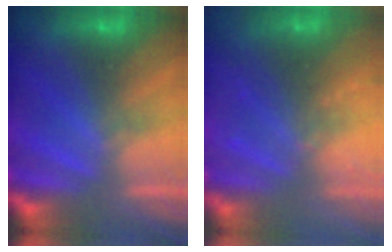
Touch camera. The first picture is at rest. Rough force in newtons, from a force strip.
{"total": 9.4}